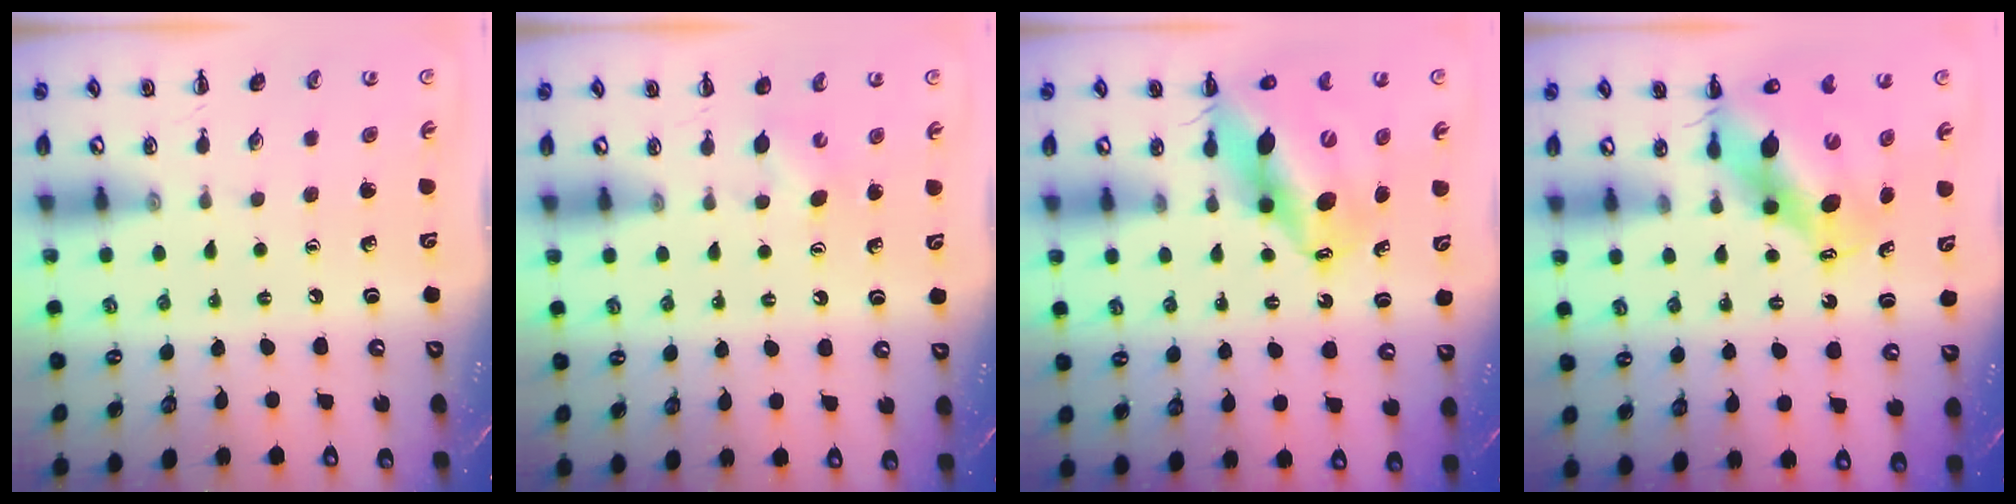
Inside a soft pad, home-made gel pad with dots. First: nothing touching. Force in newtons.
{"total": 2.9, "press": 2.9, "slide": 0.6}
{"total": 14.7, "press": 14.2, "slide": 3.9}
{"total": 10.2, "press": 9.8, "slide": 2.8}